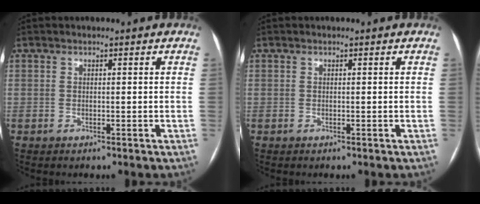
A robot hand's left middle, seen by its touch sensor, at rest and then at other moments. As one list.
[{"total": 0.0}]